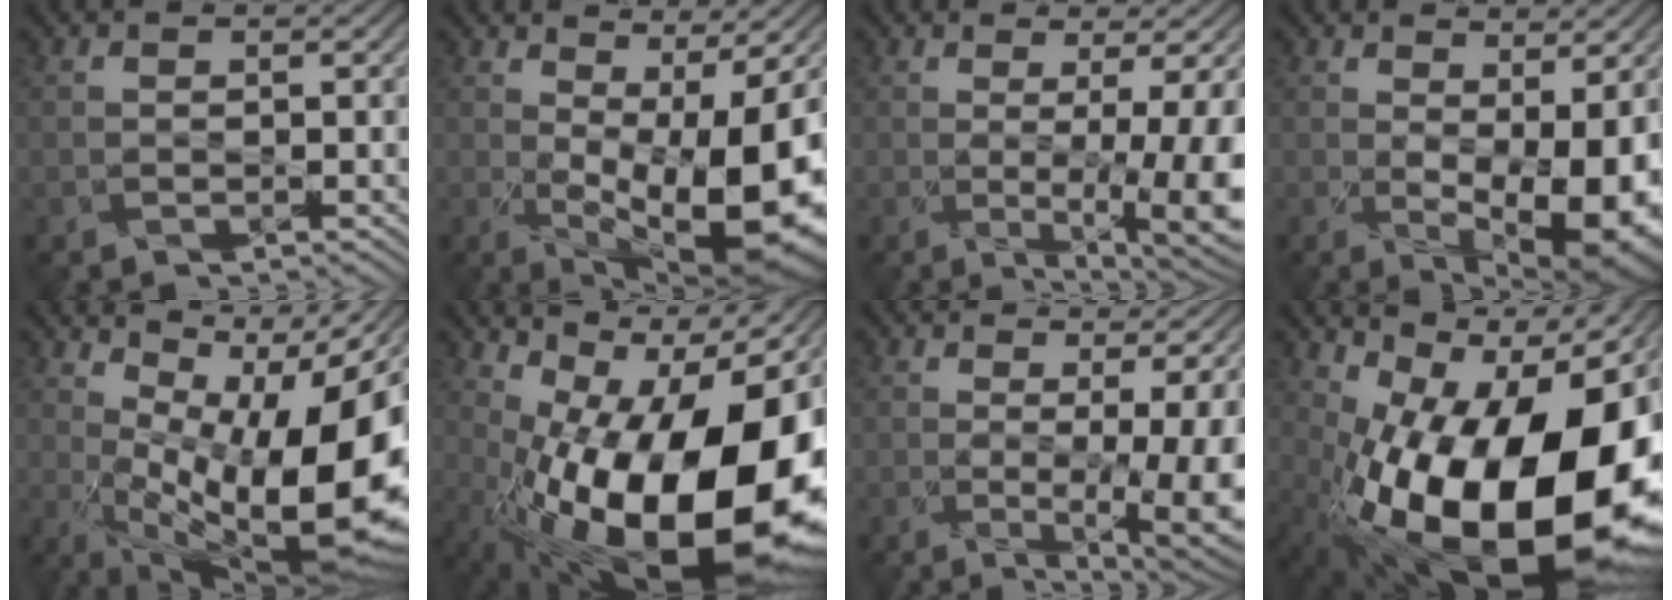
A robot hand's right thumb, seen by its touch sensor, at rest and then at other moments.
{"total": 13.4, "force": [-1.8, 6.1, 11.8], "torque": [-0.182, -0.042, -0.005]}
{"total": 10.7, "force": [-0.9, 3.6, 10.0], "torque": [-0.121, 0.001, 0.002]}
{"total": 10.8, "force": [-1.8, 5.3, 9.2], "torque": [-0.136, -0.034, 0.006]}
{"total": 14.3, "force": [1.0, 6.4, 12.8], "torque": [-0.176, -0.013, 0.032]}
{"total": 17.4, "force": [-2.6, 8.7, 14.9], "torque": [-0.206, -0.013, -0.040]}
{"total": 9.8, "force": [-0.8, 3.6, 9.0], "torque": [-0.109, -0.005, 0.006]}
{"total": 18.1, "force": [-4.2, 10.0, 14.5], "torque": [-0.222, -0.024, -0.055]}